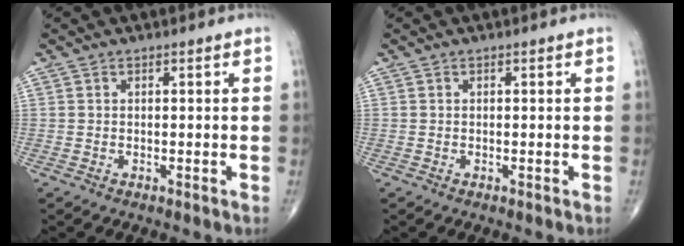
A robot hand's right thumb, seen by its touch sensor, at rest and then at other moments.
{"total": 0.0}